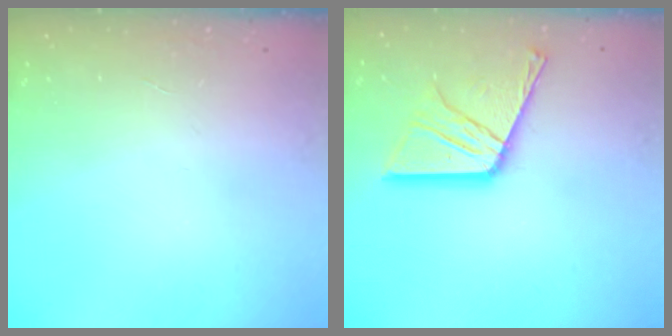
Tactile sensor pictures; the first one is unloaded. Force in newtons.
{"total": 16.1, "press": 16.1, "slide": 1.5}